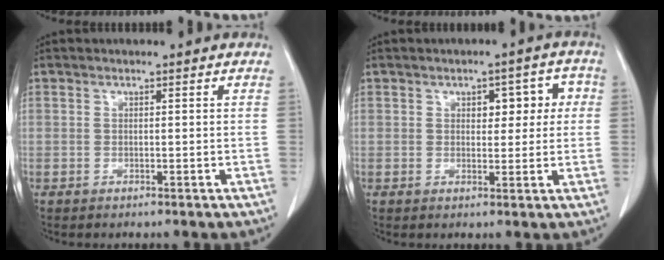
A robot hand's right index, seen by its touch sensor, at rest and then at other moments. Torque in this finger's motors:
{"motor_torque": [0.09, 0.08, 0.04, 0.00]}